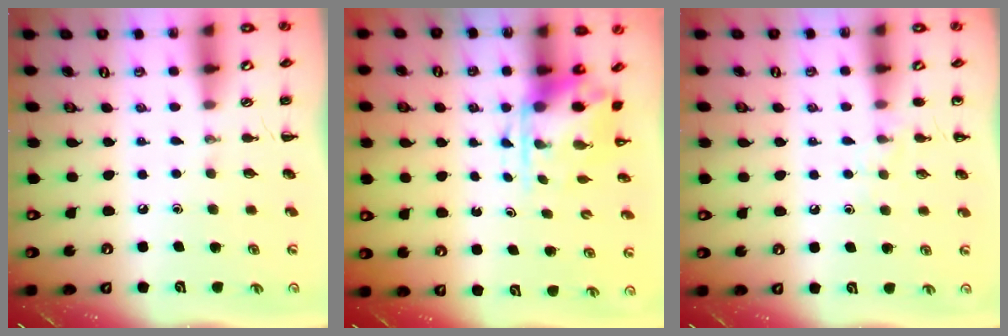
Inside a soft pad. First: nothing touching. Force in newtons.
{"total": 3.8, "press": 3.7, "slide": 0.9}
{"total": 5.1, "press": 4.8, "slide": 1.9}